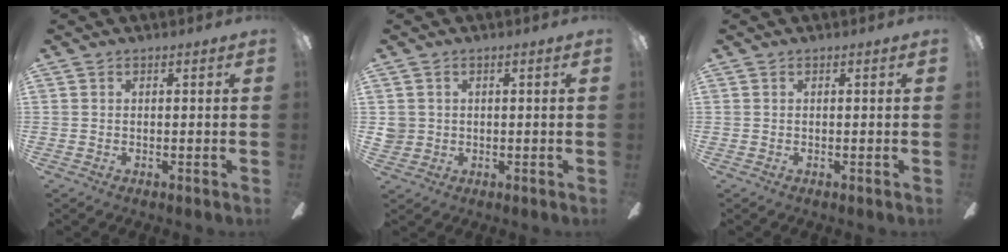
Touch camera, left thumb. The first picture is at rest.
{"total": 2.8, "force": [0.5, 2.7, 0.5], "torque": [-0.015, 0.007, 0.010]}
{"total": 0.0}